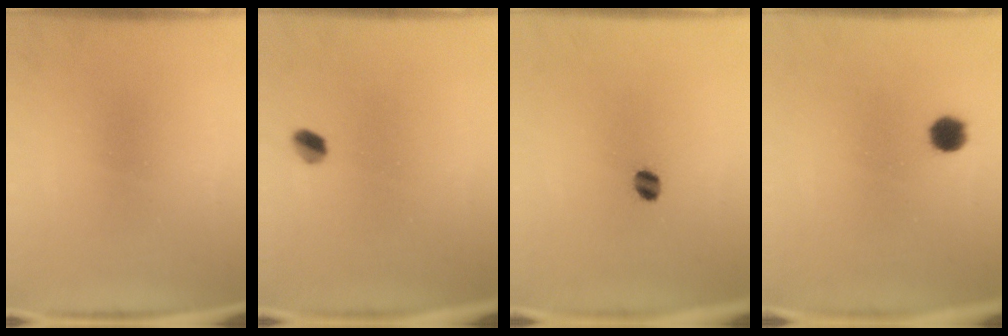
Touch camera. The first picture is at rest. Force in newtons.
{"total": 2.7}
{"total": 2.8}
{"total": 4.1}